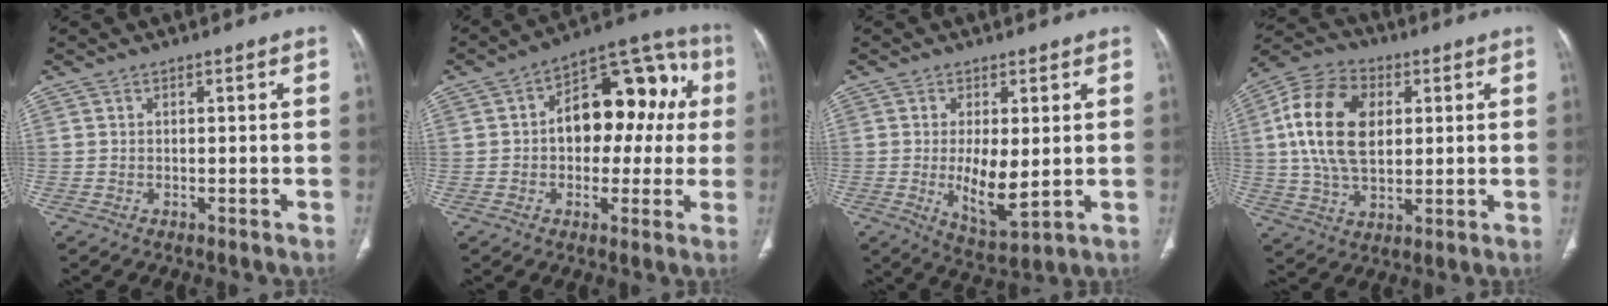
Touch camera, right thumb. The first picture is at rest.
{"total": 17.3, "force": [1.6, 10.8, 13.4], "torque": [-0.131, 0.051, 0.019]}
{"total": 8.7, "force": [-0.3, 3.4, 8.0], "torque": [-0.132, -0.022, 0.006]}
{"total": 16.9, "force": [3.0, 10.8, 12.7], "torque": [-0.225, 0.006, 0.052]}